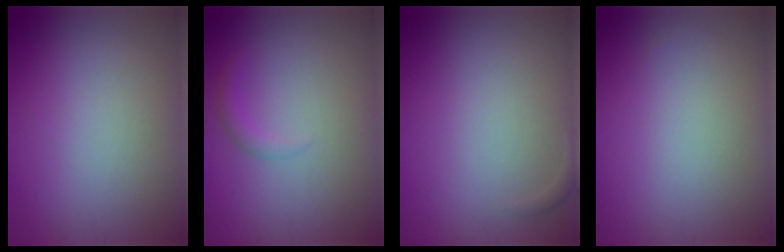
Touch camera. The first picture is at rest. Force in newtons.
{"total": 1.2, "press": 1.1, "slide": 0.1}
{"total": 0.5, "press": 0.5, "slide": 0.1}
{"total": 0.0}